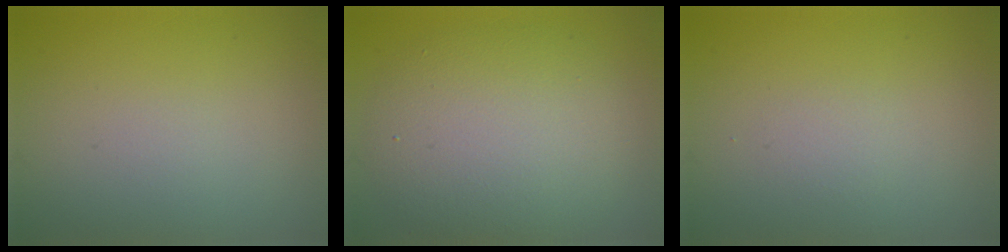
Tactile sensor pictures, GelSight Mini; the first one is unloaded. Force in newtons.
{"total": 7.4, "press": 7.4, "slide": 0.8}
{"total": 0.7, "press": 0.7, "slide": 0.0}